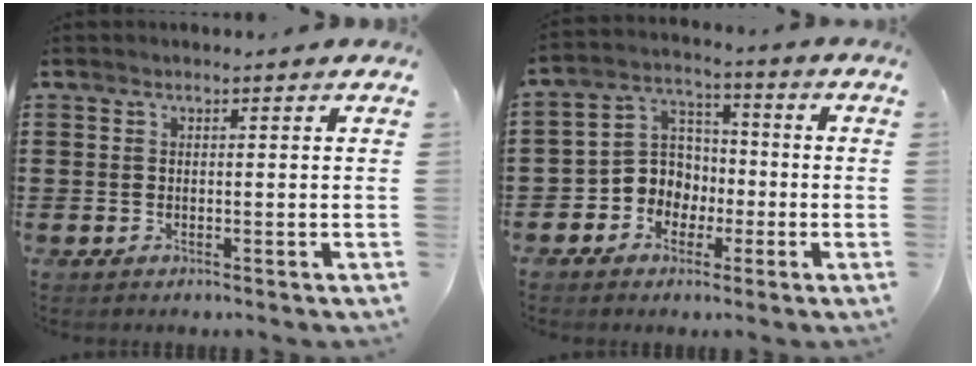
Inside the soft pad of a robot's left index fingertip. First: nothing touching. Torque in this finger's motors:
{"motor_torque": [1.16, 0.54, 0.56, 0.04]}